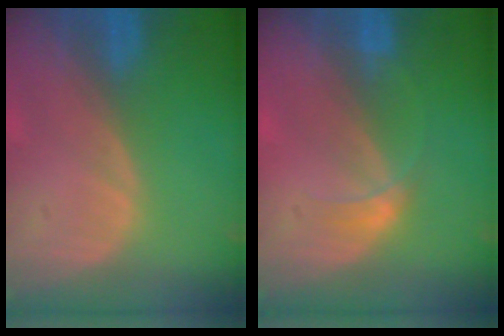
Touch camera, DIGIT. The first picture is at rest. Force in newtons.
{"total": 2.1, "press": 2.1, "slide": 0.2}